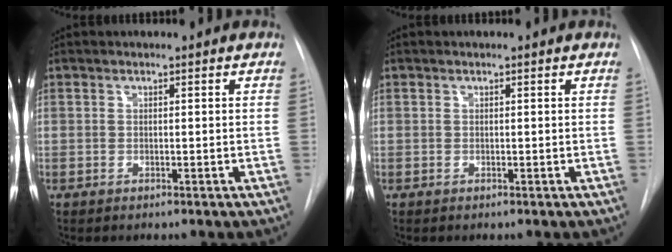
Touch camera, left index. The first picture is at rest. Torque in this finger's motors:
{"motor_torque": [-0.09, 0.11, 0.00, 0.00]}